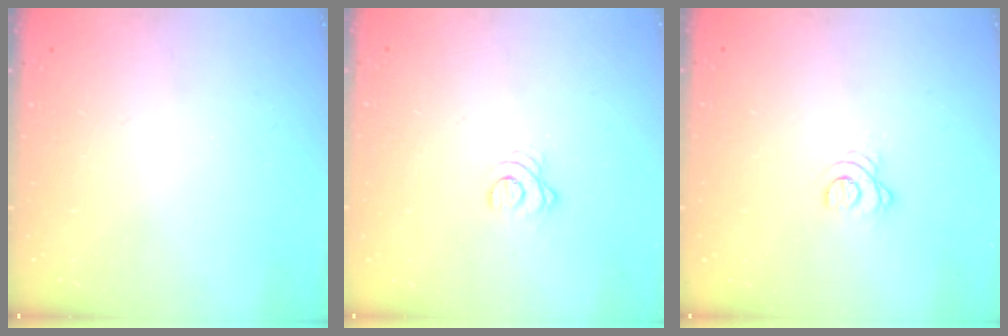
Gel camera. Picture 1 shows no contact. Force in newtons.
{"total": 2.7, "press": 2.7, "slide": 0.3}
{"total": 2.7, "press": 2.7, "slide": 0.3}